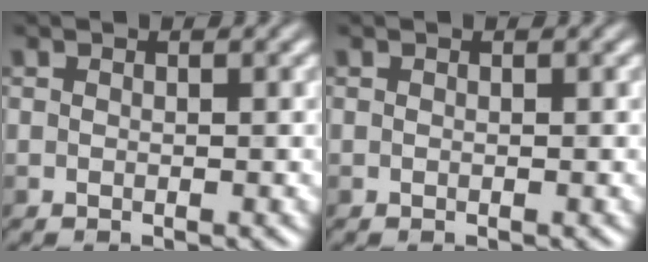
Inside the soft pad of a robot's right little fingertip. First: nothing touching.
{"total": 0.0}